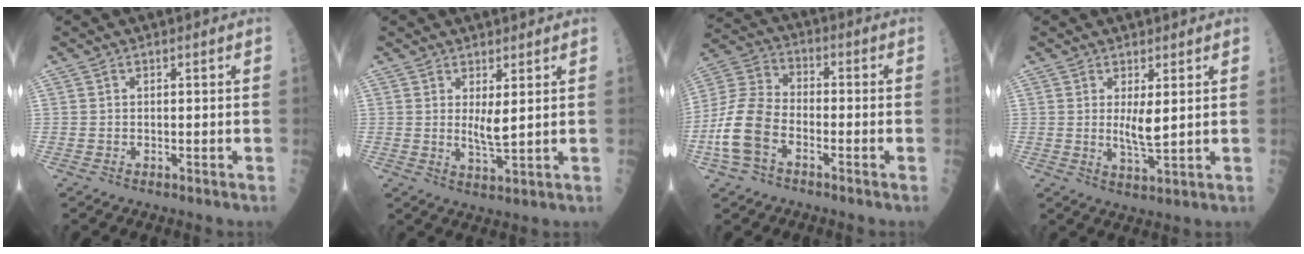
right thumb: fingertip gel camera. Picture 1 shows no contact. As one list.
[{"total": 3.5, "force": [1.0, 0.7, 3.3], "torque": [-0.061, -0.017, 0.025]}, {"total": 11.8, "force": [-4.3, 7.2, 8.4], "torque": [-0.182, 0.029, -0.091]}, {"total": 4.2, "force": [0.9, 0.9, 4.0], "torque": [-0.075, -0.017, 0.022]}]